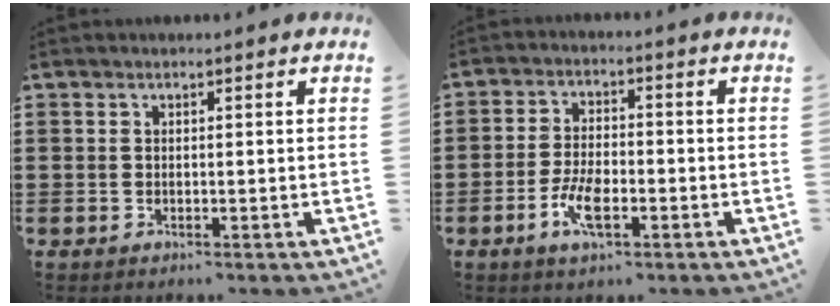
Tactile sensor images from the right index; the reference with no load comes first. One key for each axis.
{"total": 5.7, "fx": -2.3, "fy": 2.3, "fz": 4.7, "tx": -0.104, "ty": 0.000, "tz": -0.049}